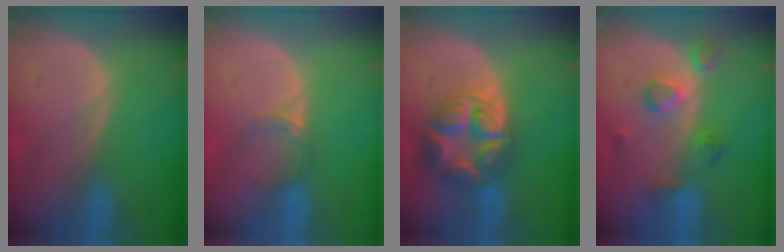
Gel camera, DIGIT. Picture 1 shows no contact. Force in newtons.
{"total": 2.5, "press": 2.0, "slide": 1.4}
{"total": 8.6, "press": 8.6, "slide": 0.5}
{"total": 5.1, "press": 5.1, "slide": 0.7}